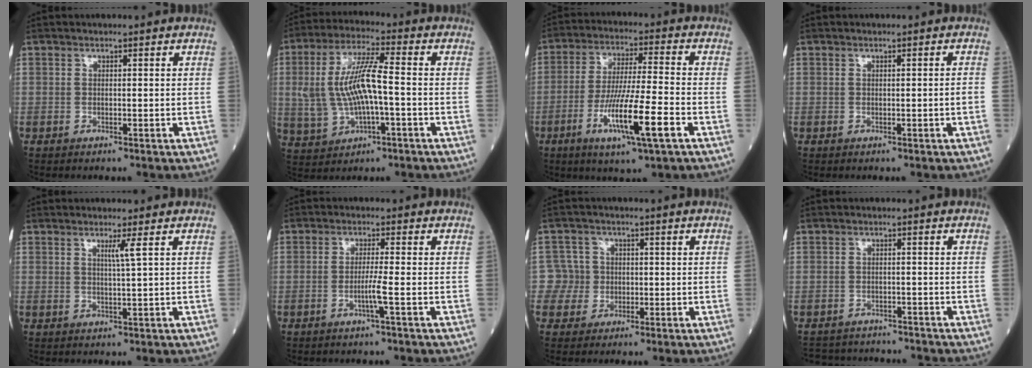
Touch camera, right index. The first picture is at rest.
{"total": 11.2, "force": [-0.3, 3.0, 10.8], "torque": [-0.231, 0.013, -0.002]}
{"total": 12.5, "force": [-4.9, 0.3, 11.5], "torque": [-0.217, -0.019, -0.088]}
{"total": 1.2, "force": [-0.2, -0.1, 1.1], "torque": [-0.013, 0.001, 0.000]}
{"total": 2.1, "force": [1.0, -0.8, 1.6], "torque": [-0.027, -0.007, 0.019]}
{"total": 3.1, "force": [-1.1, -0.7, 2.8], "torque": [-0.055, -0.005, -0.025]}
{"total": 3.8, "force": [-0.4, 3.8, -0.3], "torque": [0.021, 0.011, -0.011]}
{"total": 8.1, "force": [-7.7, 2.4, 0.8], "torque": [-0.007, 0.014, -0.101]}